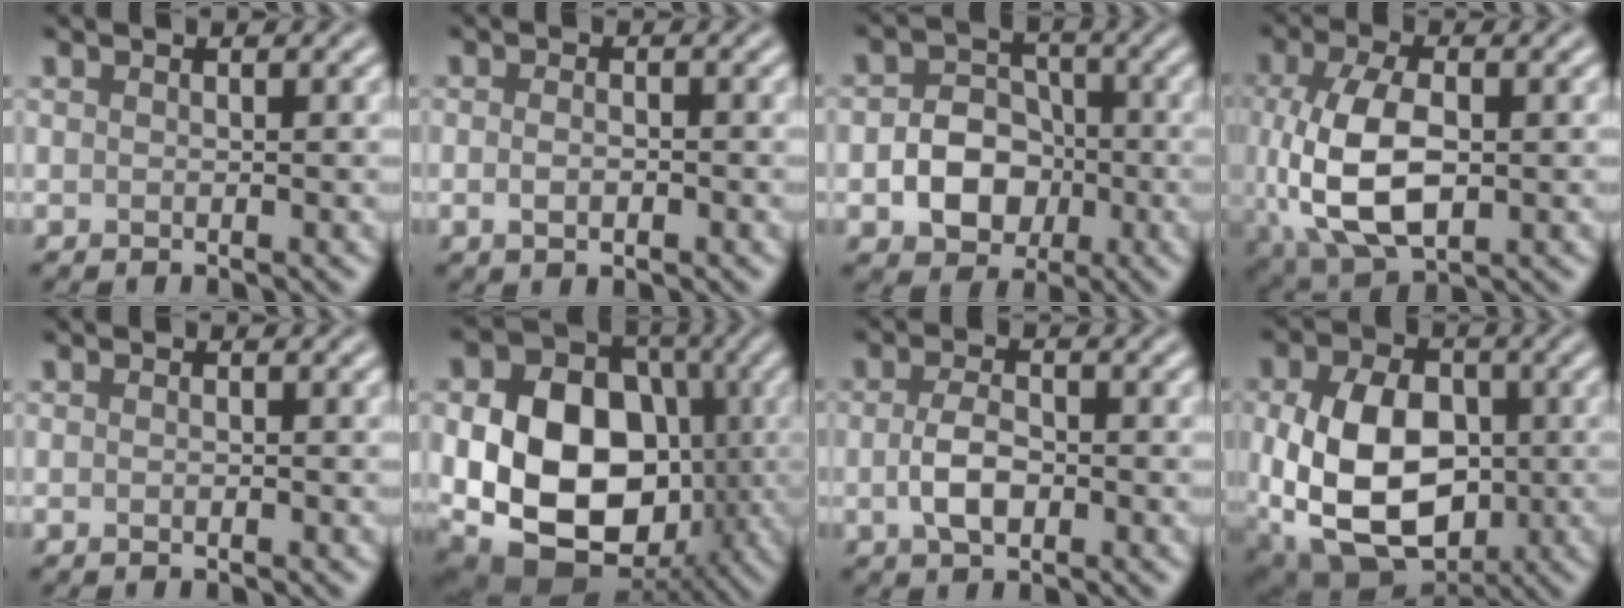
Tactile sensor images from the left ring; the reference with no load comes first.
{"total": 1.8, "force": [-0.4, 0.9, 1.5], "torque": [-0.026, -0.004, -0.009]}
{"total": 5.7, "force": [-1.4, 4.5, 3.1], "torque": [-0.033, -0.003, -0.033]}
{"total": 9.2, "force": [-0.8, 5.0, 7.7], "torque": [-0.171, -0.012, -0.010]}
{"total": 0.8, "force": [-0.2, 0.3, 0.7], "torque": [-0.009, -0.002, -0.002]}
{"total": 16.4, "force": [-2.2, 12.2, 10.7], "torque": [-0.167, -0.011, -0.040]}
{"total": 3.3, "force": [-0.6, 1.8, 2.7], "torque": [-0.056, -0.002, -0.012]}
{"total": 12.8, "force": [-1.3, 8.9, 9.2], "torque": [-0.181, -0.024, -0.014]}